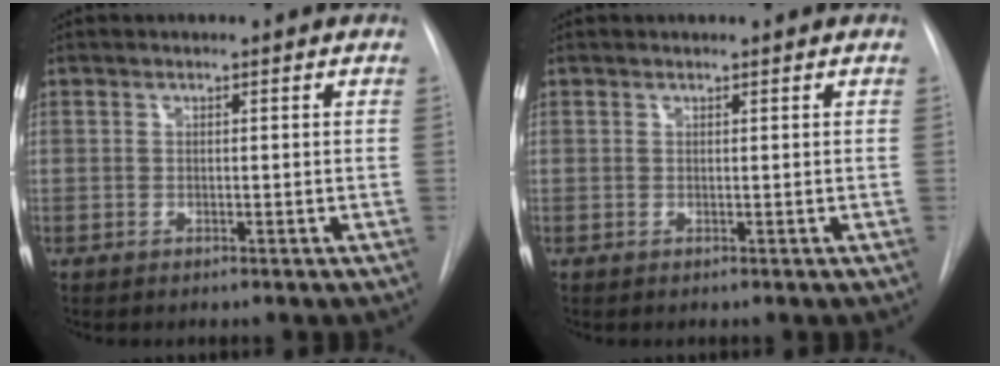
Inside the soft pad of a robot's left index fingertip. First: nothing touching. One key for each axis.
{"total": 0.5, "fx": 0.5, "fy": -0.1, "fz": 0.1, "tx": -0.002, "ty": 0.009, "tz": 0.011}